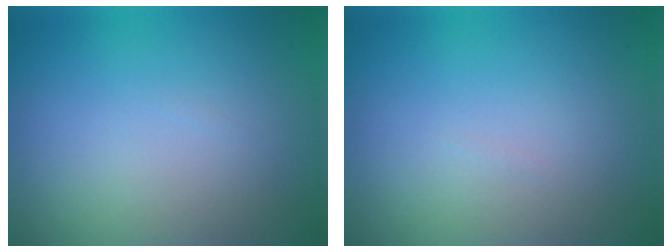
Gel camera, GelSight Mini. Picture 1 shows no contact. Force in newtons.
{"total": 0.0}